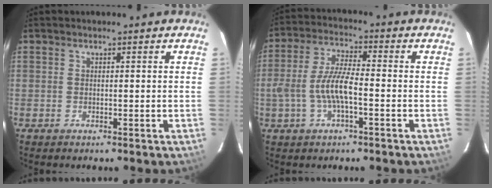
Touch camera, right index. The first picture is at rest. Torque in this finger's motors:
{"motor_torque": [0.32, -0.01, 0.30, 0.16]}